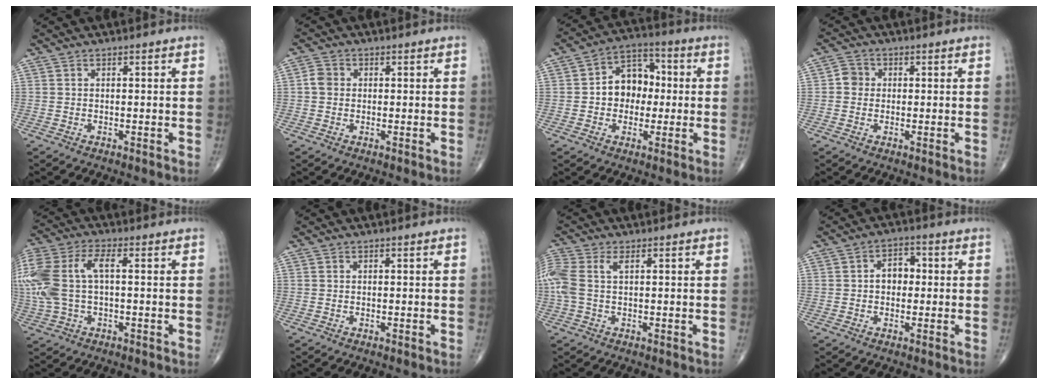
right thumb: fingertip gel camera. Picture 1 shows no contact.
{"total": 2.6, "force": [0.0, 2.3, 1.2], "torque": [-0.016, 0.007, -0.005]}
{"total": 10.0, "force": [0.1, 7.7, 6.4], "torque": [-0.059, 0.030, -0.009]}
{"total": 2.9, "force": [0.0, 2.7, 1.0], "torque": [-0.001, 0.007, -0.007]}
{"total": 14.8, "force": [1.0, 7.5, 12.7], "torque": [-0.323, 0.031, 0.021]}
{"total": 0.0}
{"total": 6.8, "force": [1.2, 3.4, 5.8], "torque": [-0.179, 0.024, 0.027]}
{"total": 4.6, "force": [0.1, 3.4, 3.1], "torque": [-0.030, 0.016, -0.007]}